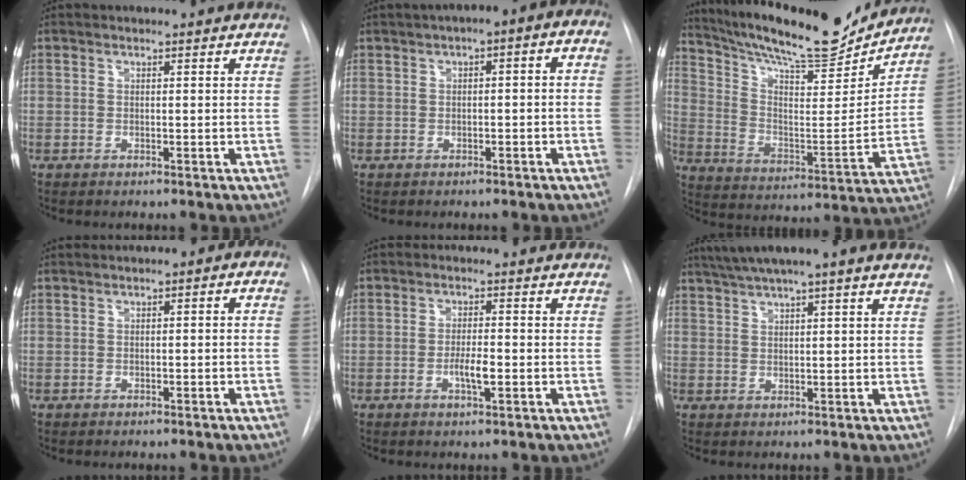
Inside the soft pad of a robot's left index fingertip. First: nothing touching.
{"total": 6.6, "force": [1.3, 2.5, 6.0], "torque": [-0.083, 0.039, 0.011]}
{"total": 22.3, "force": [20.1, 3.2, 9.0], "torque": [-0.160, -0.027, 0.305]}
{"total": 2.8, "force": [-0.2, 1.4, 2.4], "torque": [-0.032, 0.022, -0.006]}
{"total": 3.5, "force": [-1.1, 0.7, 3.2], "torque": [-0.058, 0.001, -0.018]}
{"total": 9.5, "force": [7.1, -0.3, 6.3], "torque": [-0.108, 0.042, 0.099]}